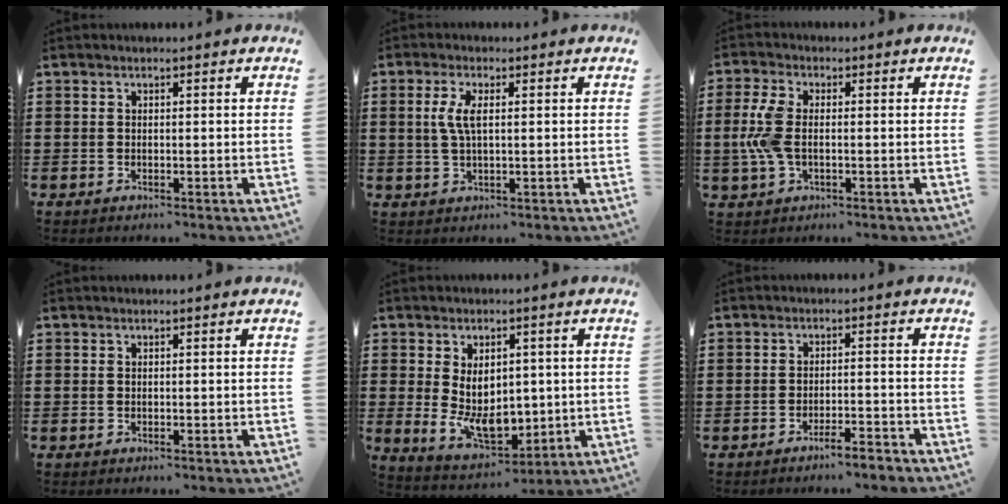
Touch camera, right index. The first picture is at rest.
{"total": 4.0, "force": [0.7, 1.3, 3.7], "torque": [-0.082, 0.005, 0.007]}
{"total": 6.1, "force": [-0.4, 3.2, 5.2], "torque": [-0.139, -0.007, -0.016]}
{"total": 0.0}
{"total": 8.4, "force": [0.0, 5.8, 6.1], "torque": [-0.097, 0.002, -0.002]}
{"total": 2.9, "force": [-2.7, 0.0, 1.0], "torque": [-0.019, 0.003, -0.053]}